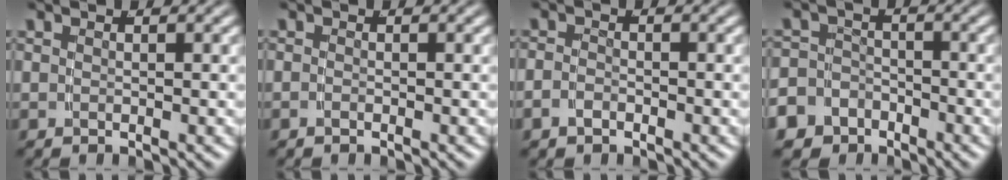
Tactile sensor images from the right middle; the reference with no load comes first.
{"total": 0.7, "force": [-0.6, -0.4, 0.1], "torque": [-0.003, -0.004, -0.010]}
{"total": 1.4, "force": [-1.2, 0.6, 0.4], "torque": [-0.013, -0.010, -0.017]}
{"total": 7.7, "force": [-4.3, 6.1, 1.6], "torque": [-0.035, -0.025, -0.079]}